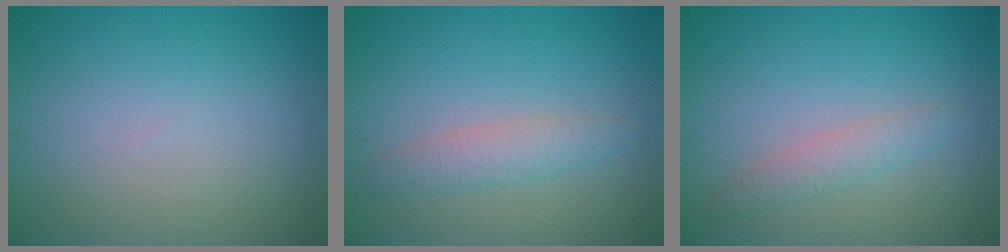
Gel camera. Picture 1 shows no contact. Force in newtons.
{"total": 2.4, "press": 2.4, "slide": 0.0}
{"total": 1.9, "press": 1.9, "slide": 0.1}